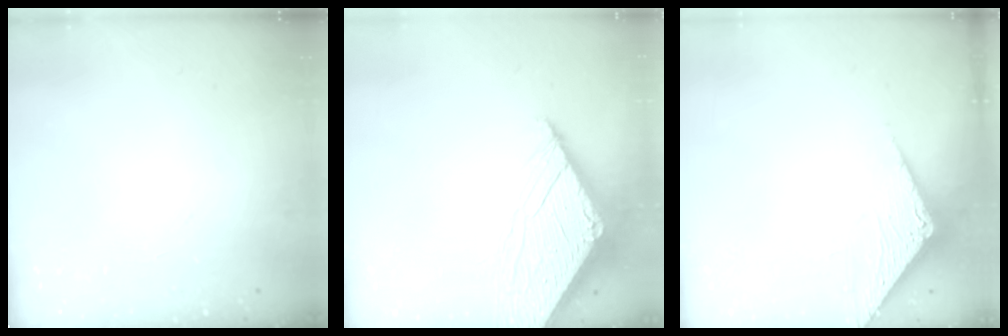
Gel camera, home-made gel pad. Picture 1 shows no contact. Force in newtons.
{"total": 8.1, "press": 8.0, "slide": 0.8}
{"total": 3.3, "press": 3.3, "slide": 0.2}